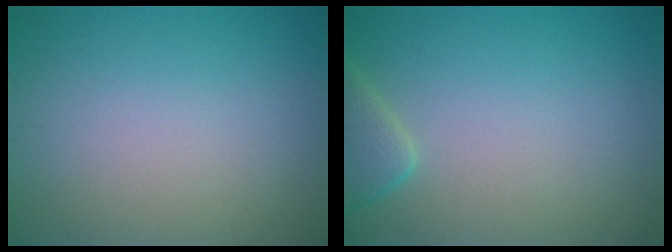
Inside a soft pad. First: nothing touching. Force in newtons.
{"total": 2.4, "press": 2.4, "slide": 0.3}